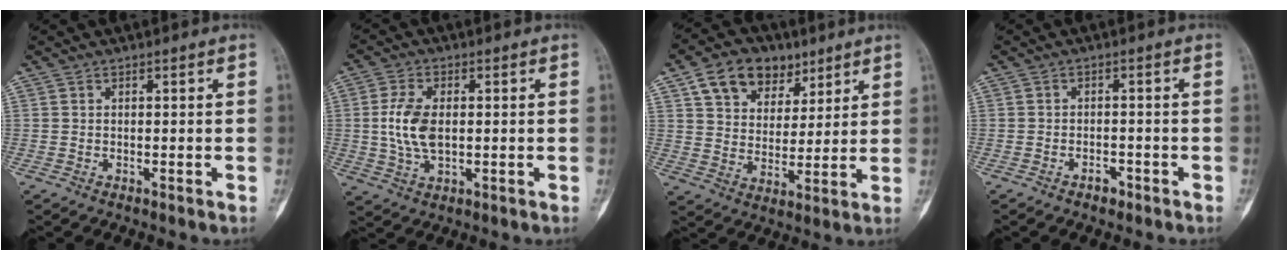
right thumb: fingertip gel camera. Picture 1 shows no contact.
{"total": 8.3, "force": [0.4, 4.6, 6.9], "torque": [-0.146, -0.002, 0.009]}
{"total": 13.0, "force": [7.2, 9.0, 6.1], "torque": [-0.070, -0.018, 0.124]}
{"total": 1.9, "force": [-1.4, 1.1, 0.7], "torque": [-0.010, 0.009, -0.021]}